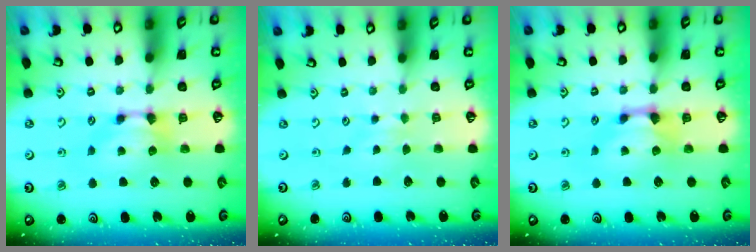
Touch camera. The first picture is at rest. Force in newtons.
{"total": 2.3, "press": 2.3, "slide": 0.3}
{"total": 0.8, "press": 0.2, "slide": 0.7}